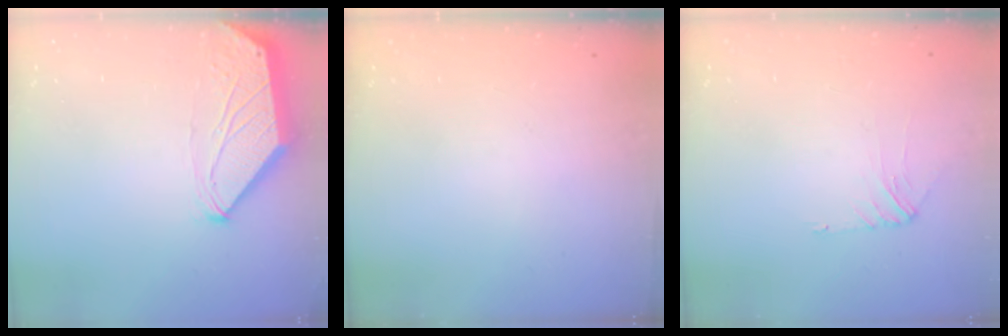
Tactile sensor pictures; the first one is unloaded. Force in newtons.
{"total": 0.0}
{"total": 2.8, "press": 2.7, "slide": 0.5}